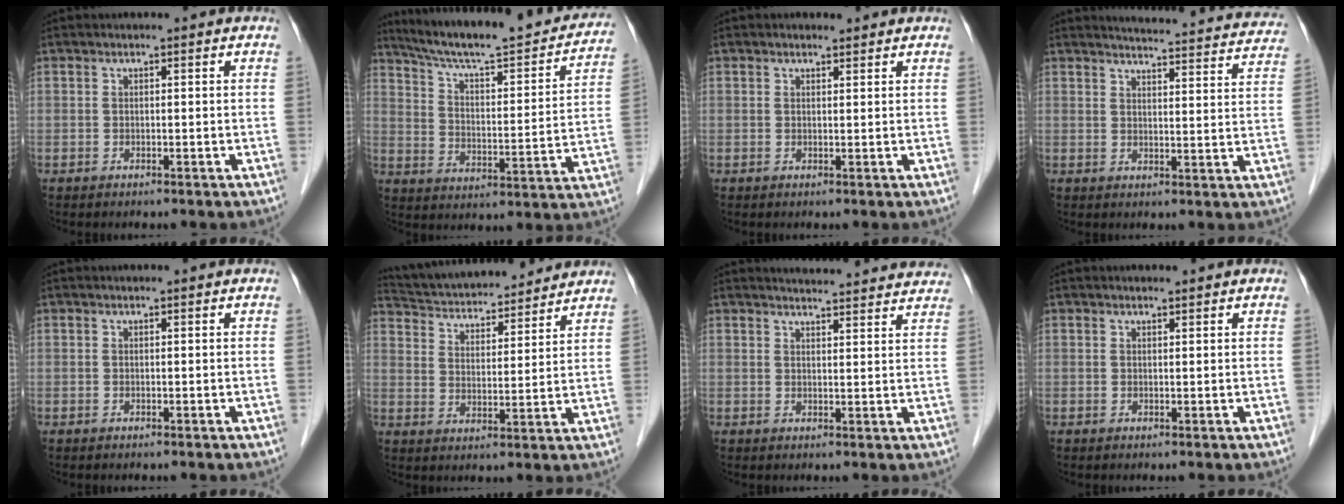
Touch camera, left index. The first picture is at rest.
{"total": 24.6, "force": [21.8, 3.3, 11.0], "torque": [-0.172, -0.015, 0.300]}
{"total": 1.1, "force": [1.0, 0.4, 0.3], "torque": [-0.012, 0.000, 0.014]}
{"total": 20.8, "force": [20.0, 2.3, 5.5], "torque": [-0.064, -0.042, 0.224]}
{"total": 0.6, "force": [0.6, 0.0, 0.2], "torque": [-0.004, 0.006, 0.008]}
{"total": 18.1, "force": [16.8, 3.2, 5.8], "torque": [-0.101, 0.025, 0.258]}
{"total": 15.3, "force": [14.7, 1.7, 3.9], "torque": [-0.042, 0.000, 0.168]}
{"total": 1.0, "force": [1.0, 0.1, 0.4], "torque": [-0.008, 0.003, 0.017]}